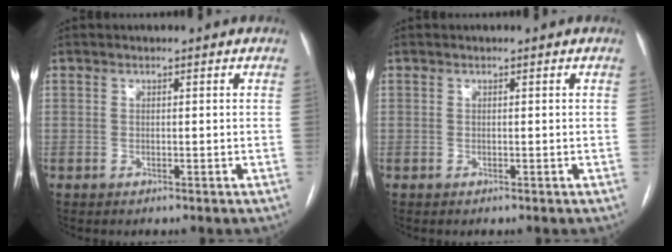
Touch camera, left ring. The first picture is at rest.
{"total": 0.0}